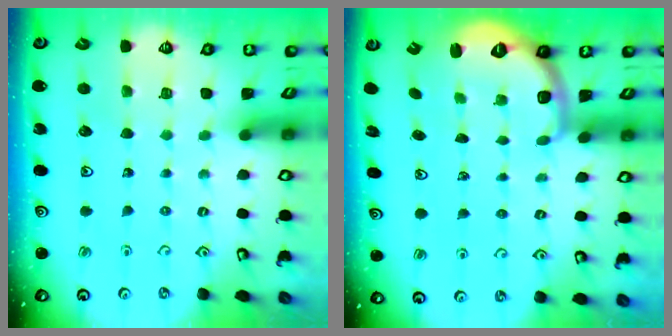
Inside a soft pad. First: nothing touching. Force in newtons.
{"total": 2.5, "press": 2.0, "slide": 1.6}